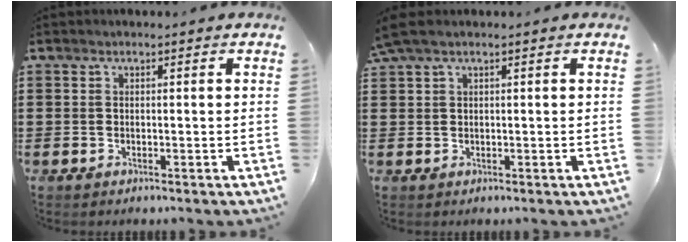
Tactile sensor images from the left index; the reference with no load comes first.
{"total": 1.5, "force": [0.8, 0.3, 1.3], "torque": [-0.028, 0.003, 0.013]}